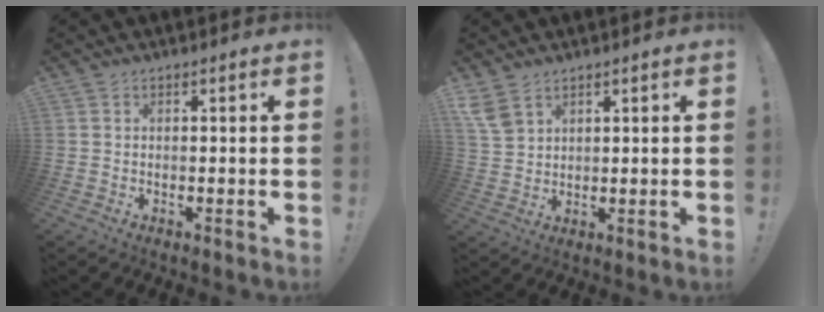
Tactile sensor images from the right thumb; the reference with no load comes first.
{"total": 6.1, "force": [4.0, 3.4, 3.1], "torque": [-0.073, -0.013, 0.081]}